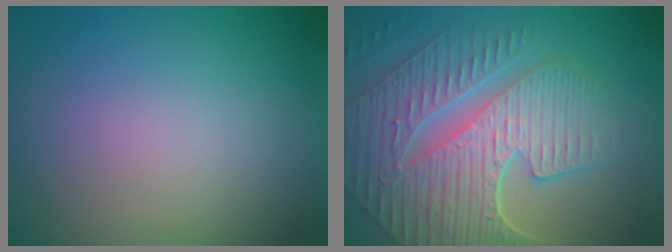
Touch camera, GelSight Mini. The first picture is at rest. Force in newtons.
{"total": 9.9, "press": 6.7, "slide": 7.3}